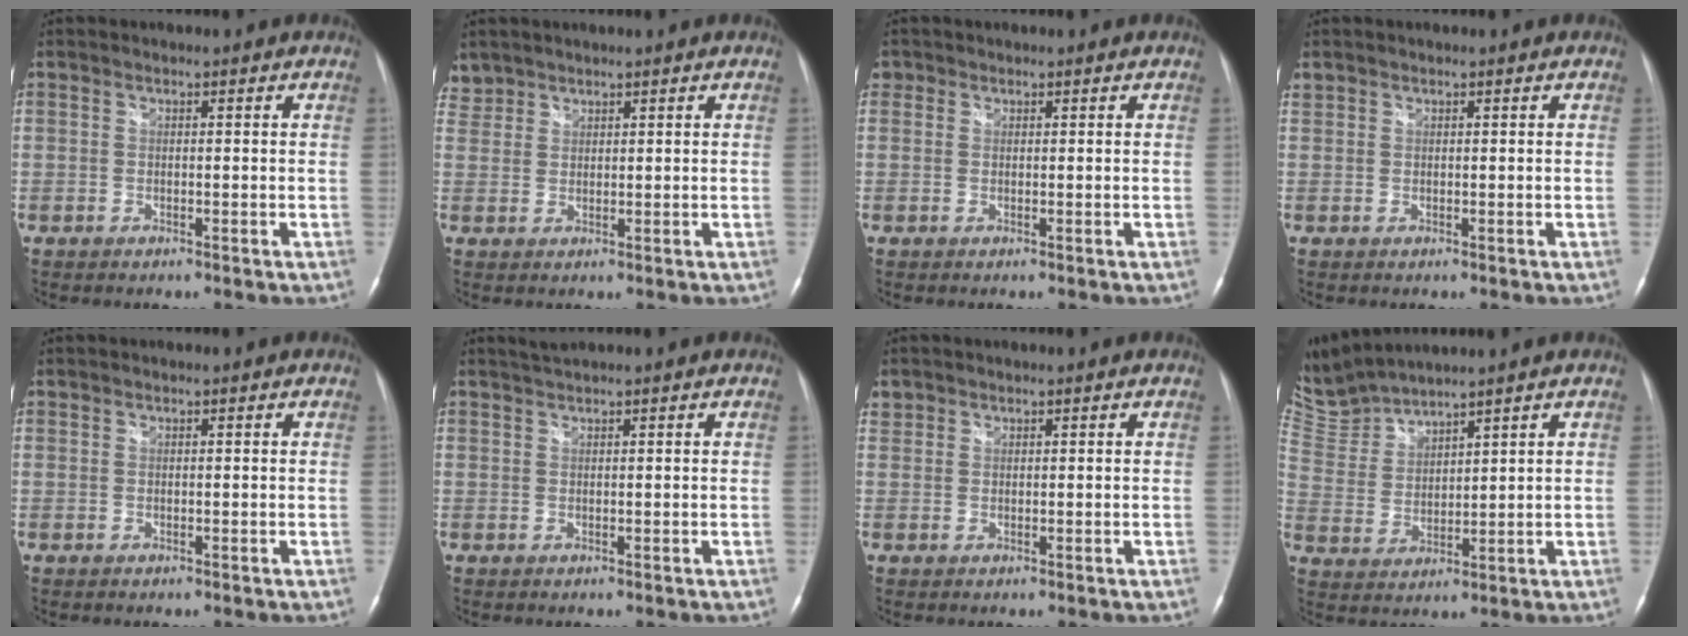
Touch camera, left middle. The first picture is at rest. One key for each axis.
{"total": 3.0, "fx": 2.5, "fy": 1.5, "fz": -0.4, "tx": 0.013, "ty": 0.009, "tz": 0.050}
{"total": 1.5, "fx": 0.7, "fy": 1.3, "fz": 0.2, "tx": 0.007, "ty": 0.007, "tz": 0.009}
{"total": 0.9, "fx": 0.7, "fy": 0.6, "fz": 0.0, "tx": 0.000, "ty": 0.014, "tz": 0.013}
{"total": 0.0}
{"total": 1.3, "fx": 1.2, "fy": -0.4, "fz": 0.3, "tx": -0.007, "ty": 0.010, "tz": 0.029}
{"total": 1.4, "fx": 1.0, "fy": 1.0, "fz": -0.1, "tx": 0.007, "ty": 0.010, "tz": 0.017}
{"total": 8.0, "fx": 7.9, "fy": -0.7, "fz": 0.8, "tx": -0.048, "ty": 0.012, "tz": 0.179}